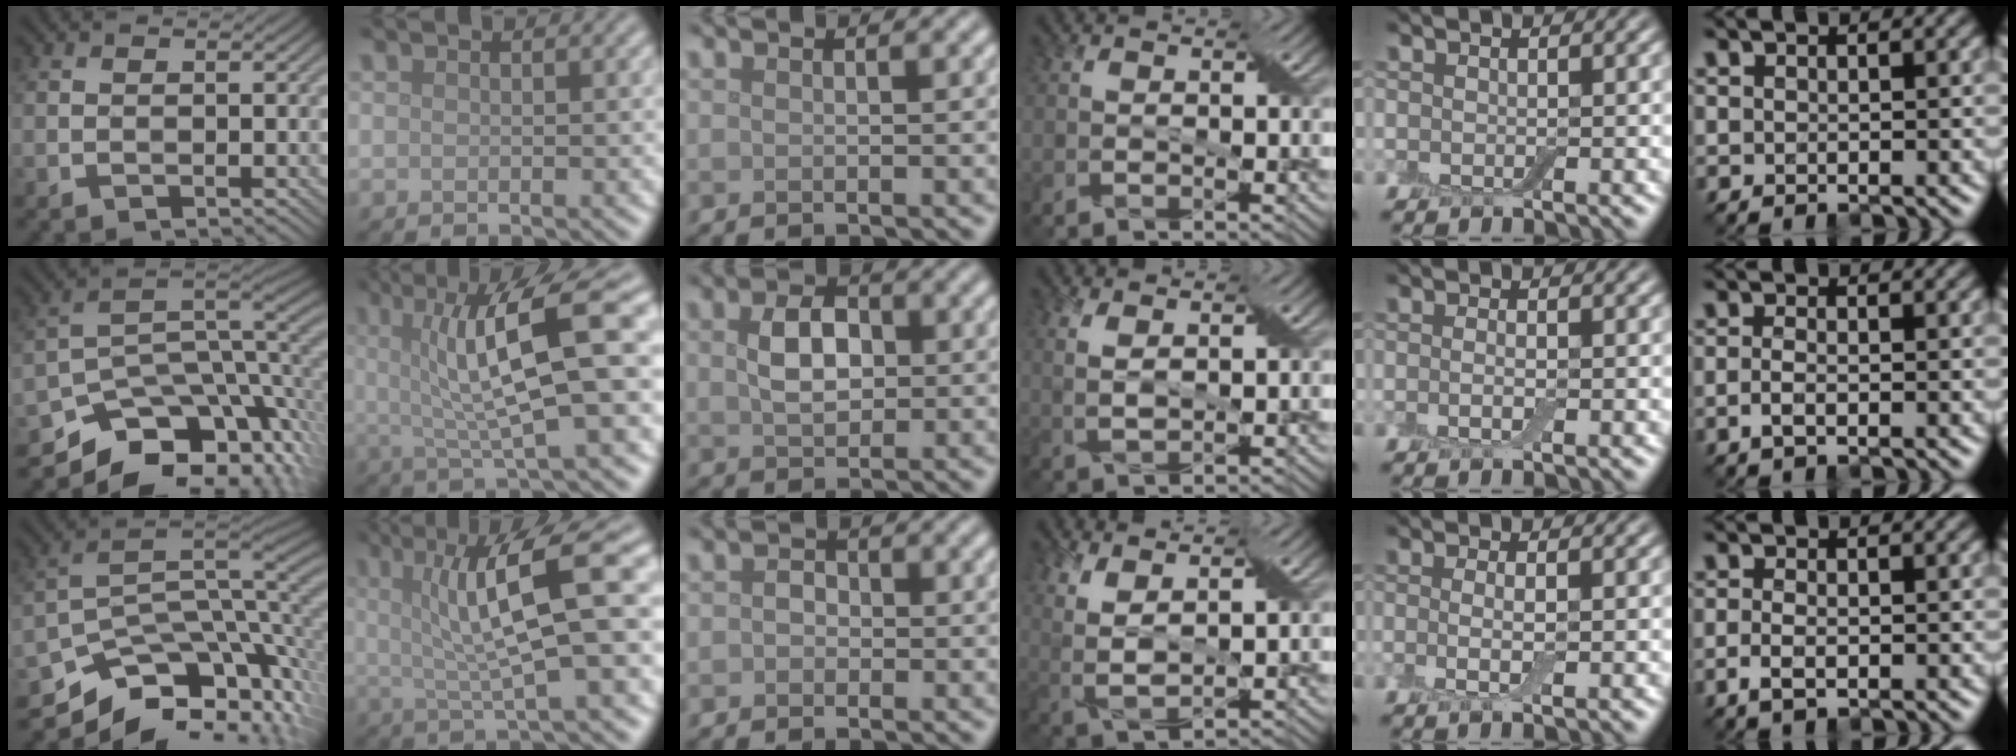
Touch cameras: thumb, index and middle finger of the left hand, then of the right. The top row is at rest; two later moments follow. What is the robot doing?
{"motion": "wrap", "object": "bandage"}